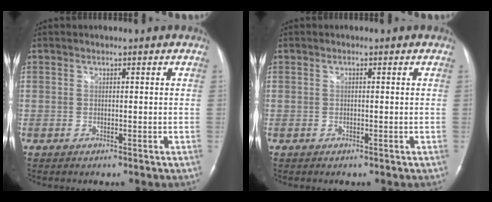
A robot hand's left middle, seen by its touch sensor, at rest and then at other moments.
{"total": 0.0}